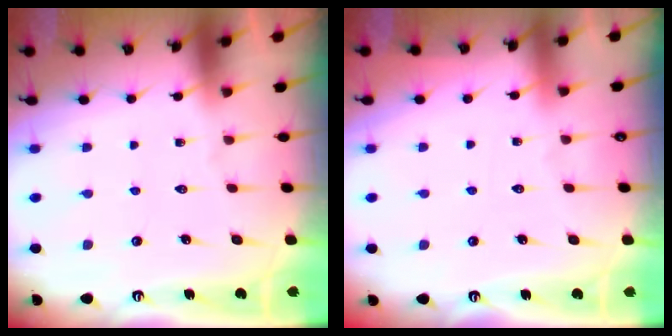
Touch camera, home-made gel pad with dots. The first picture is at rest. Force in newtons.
{"total": 2.2, "press": 2.2, "slide": 0.3}